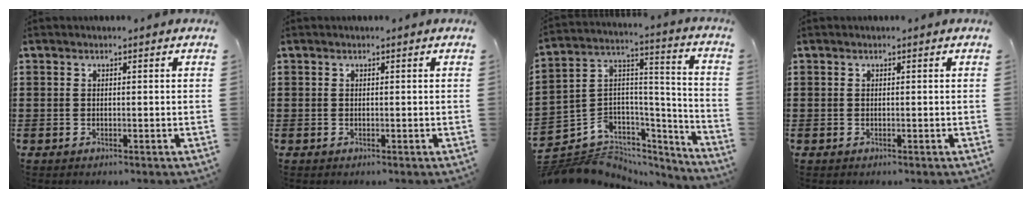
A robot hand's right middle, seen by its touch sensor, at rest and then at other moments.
{"total": 0.0}
{"total": 6.5, "force": [-5.3, 3.9, 0.2], "torque": [-0.023, -0.013, -0.102]}
{"total": 0.0}